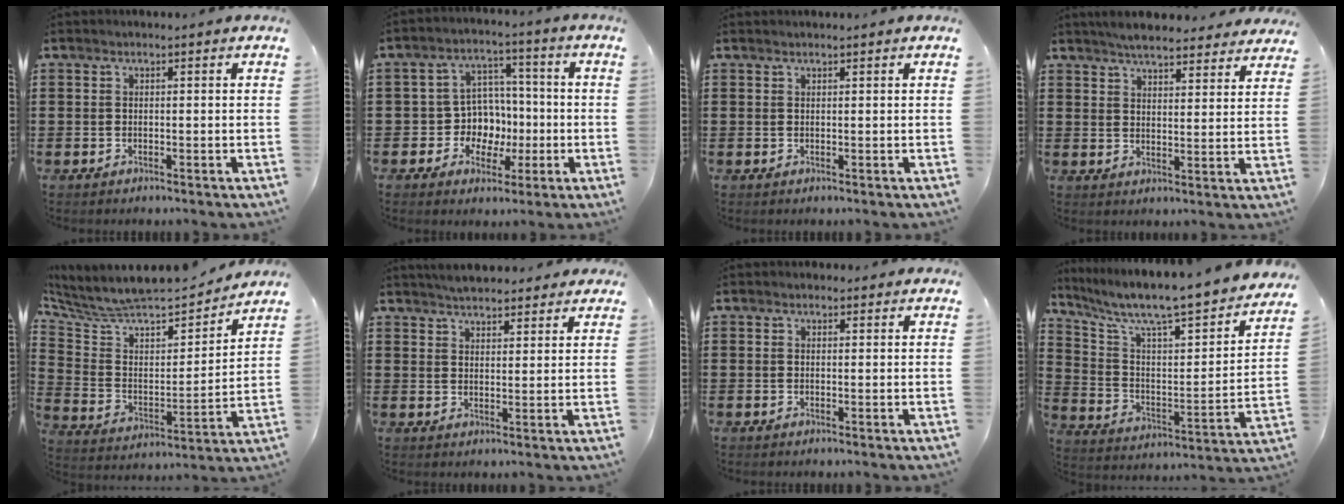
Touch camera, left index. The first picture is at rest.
{"total": 7.7, "force": [-0.8, 7.1, 2.8], "torque": [-0.066, 0.015, -0.006]}
{"total": 0.5, "force": [0.5, 0.0, 0.2], "torque": [-0.006, -0.002, 0.011]}
{"total": 5.3, "force": [5.1, 0.8, 1.4], "torque": [-0.045, -0.013, 0.094]}
{"total": 7.4, "force": [6.9, 1.6, 2.2], "torque": [-0.084, -0.061, 0.113]}
{"total": 3.9, "force": [3.8, 0.8, 0.6], "torque": [-0.023, -0.005, 0.072]}
{"total": 1.1, "force": [0.9, 0.7, 0.2], "torque": [-0.006, 0.005, 0.017]}
{"total": 7.6, "force": [6.6, 0.4, 3.7], "torque": [-0.097, -0.069, 0.102]}